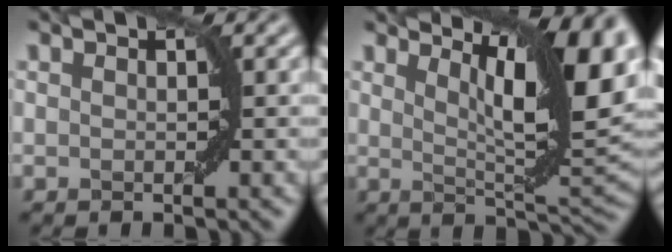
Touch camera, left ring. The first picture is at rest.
{"total": 11.0, "force": [4.6, 2.7, 9.7], "torque": [-0.126, 0.007, 0.080]}